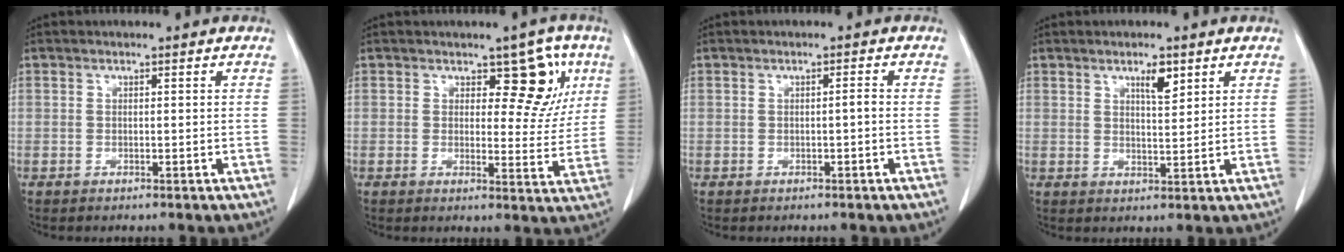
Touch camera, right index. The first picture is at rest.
{"total": 7.4, "force": [3.4, 4.0, 5.2], "torque": [-0.043, 0.010, 0.043]}
{"total": 0.8, "force": [-0.2, 0.0, 0.8], "torque": [-0.012, 0.001, -0.002]}
{"total": 3.5, "force": [2.1, 0.8, 2.6], "torque": [-0.047, -0.003, 0.037]}